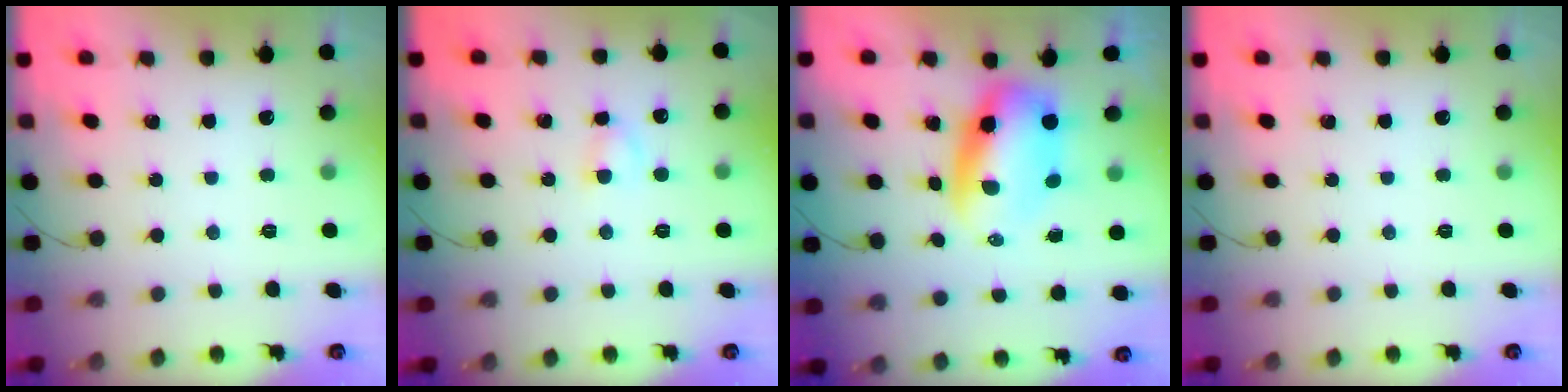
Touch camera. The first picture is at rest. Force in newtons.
{"total": 2.8, "press": 2.6, "slide": 1.2}
{"total": 7.5, "press": 7.2, "slide": 2.1}
{"total": 0.0}